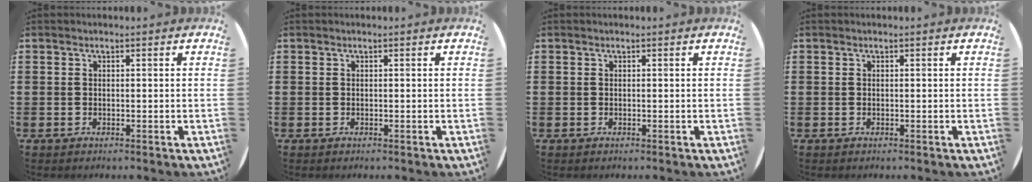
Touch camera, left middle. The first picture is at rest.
{"total": 0.0}
{"total": 0.0}
{"total": 0.0}